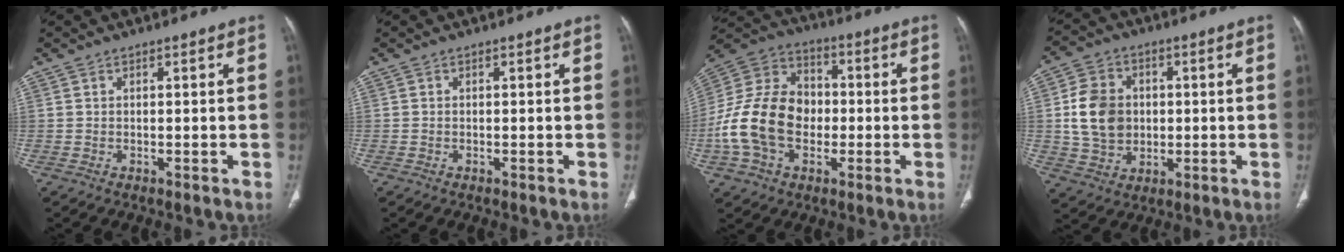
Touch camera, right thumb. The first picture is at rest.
{"total": 0.0}
{"total": 18.2, "force": [-3.0, 13.3, 12.0], "torque": [-0.224, 0.036, -0.055]}
{"total": 11.2, "force": [0.8, 9.1, 6.4], "torque": [-0.097, 0.003, 0.018]}